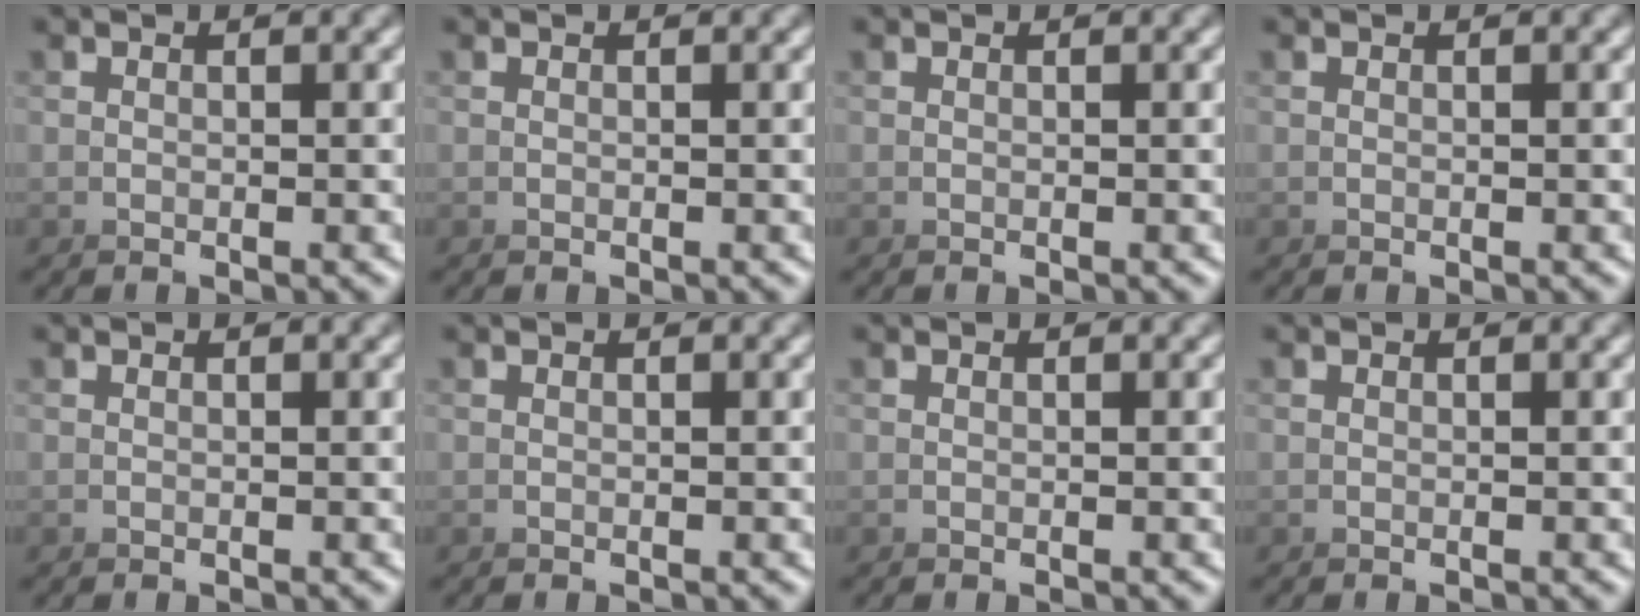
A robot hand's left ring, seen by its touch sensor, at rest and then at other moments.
{"total": 0.0}
{"total": 0.0}
{"total": 0.0}
{"total": 0.0}
{"total": 0.0}
{"total": 0.0}
{"total": 0.0}